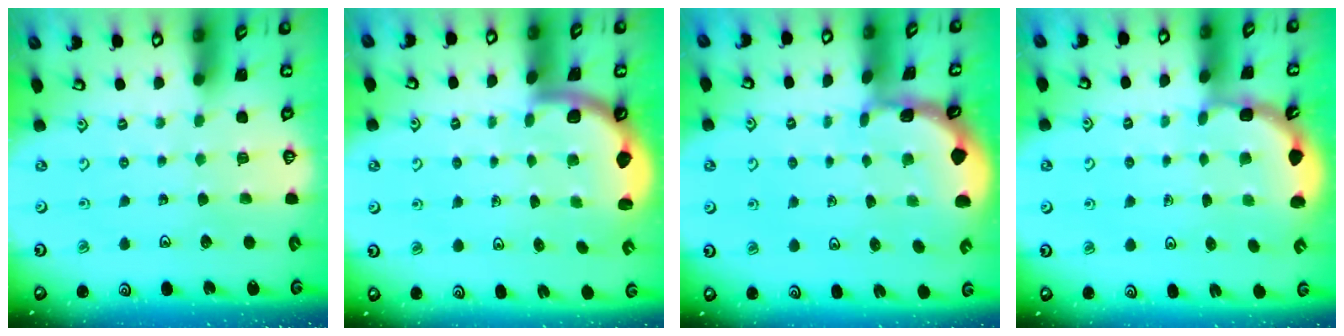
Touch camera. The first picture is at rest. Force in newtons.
{"total": 1.7, "press": 1.7, "slide": 0.1}
{"total": 1.3, "press": 1.3, "slide": 0.1}
{"total": 2.8, "press": 2.8, "slide": 0.6}